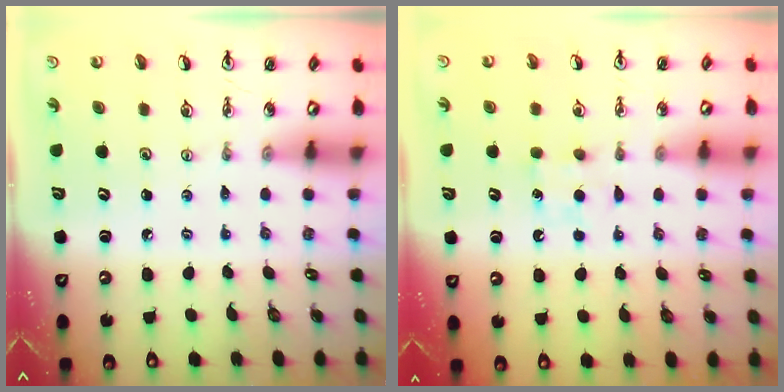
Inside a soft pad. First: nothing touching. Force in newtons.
{"total": 5.7, "press": 5.7, "slide": 0.6}